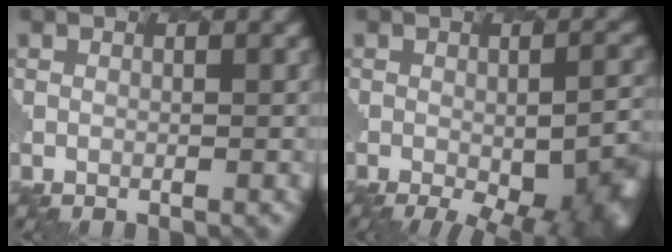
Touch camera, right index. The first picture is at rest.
{"total": 12.1, "force": [-5.4, 4.7, 9.7], "torque": [-0.105, -0.023, -0.059]}